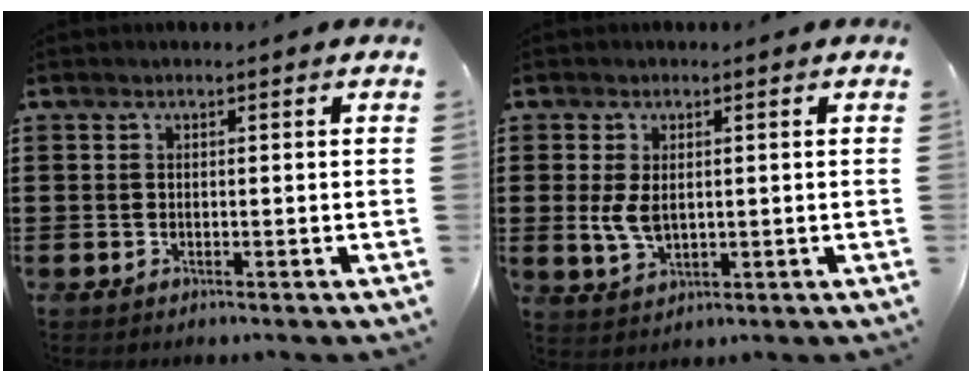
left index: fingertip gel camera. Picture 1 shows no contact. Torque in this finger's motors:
{"motor_torque": [0.77, 0.23, 0.43, 0.11]}